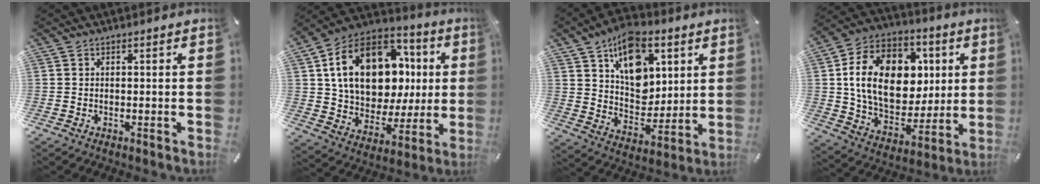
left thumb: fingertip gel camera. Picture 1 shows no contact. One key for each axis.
{"total": 20.7, "fx": 6.6, "fy": 14.7, "fz": 13.0, "tx": -0.219, "ty": -0.022, "tz": 0.124}
{"total": 14.8, "fx": 7.6, "fy": 10.2, "fz": 7.5, "tx": -0.114, "ty": -0.042, "tz": 0.141}
{"total": 20.7, "fx": 3.5, "fy": 15.5, "fz": 13.3, "tx": -0.248, "ty": 0.000, "tz": 0.065}